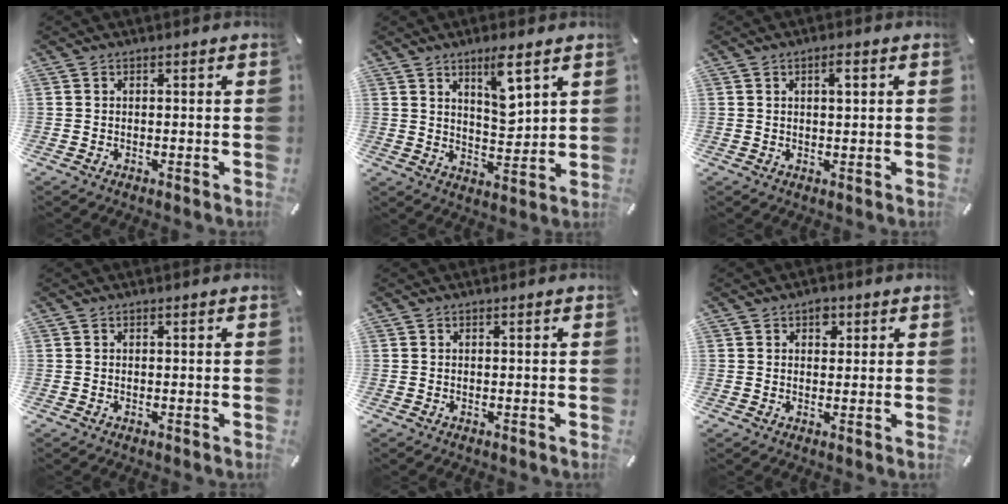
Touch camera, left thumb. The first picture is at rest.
{"total": 7.5, "force": [5.1, 2.3, 5.1], "torque": [-0.076, -0.038, 0.081]}
{"total": 2.5, "force": [0.9, 0.8, 2.2], "torque": [-0.040, 0.002, 0.013]}
{"total": 0.0}
{"total": 0.0}
{"total": 2.7, "force": [1.2, 2.0, 1.3], "torque": [-0.005, -0.005, 0.016]}